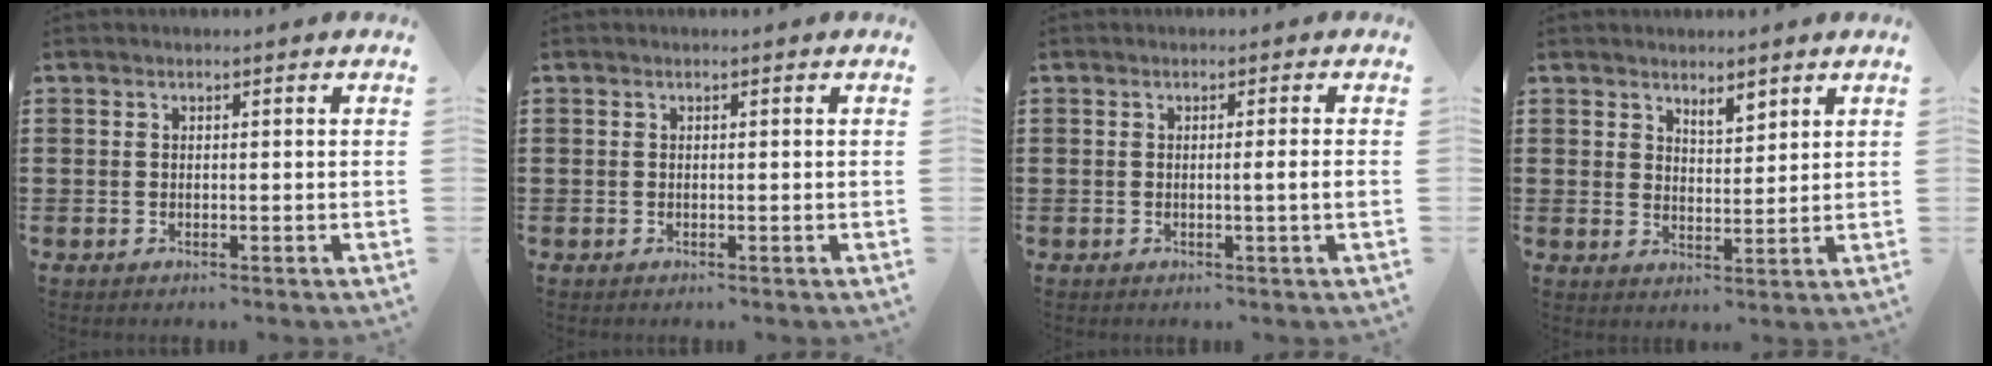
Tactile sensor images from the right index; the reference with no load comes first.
{"total": 0.0}
{"total": 2.1, "force": [-0.2, -0.5, 2.0], "torque": [-0.034, -0.007, -0.006]}
{"total": 3.4, "force": [3.1, 1.2, 0.7], "torque": [-0.013, -0.002, 0.056]}